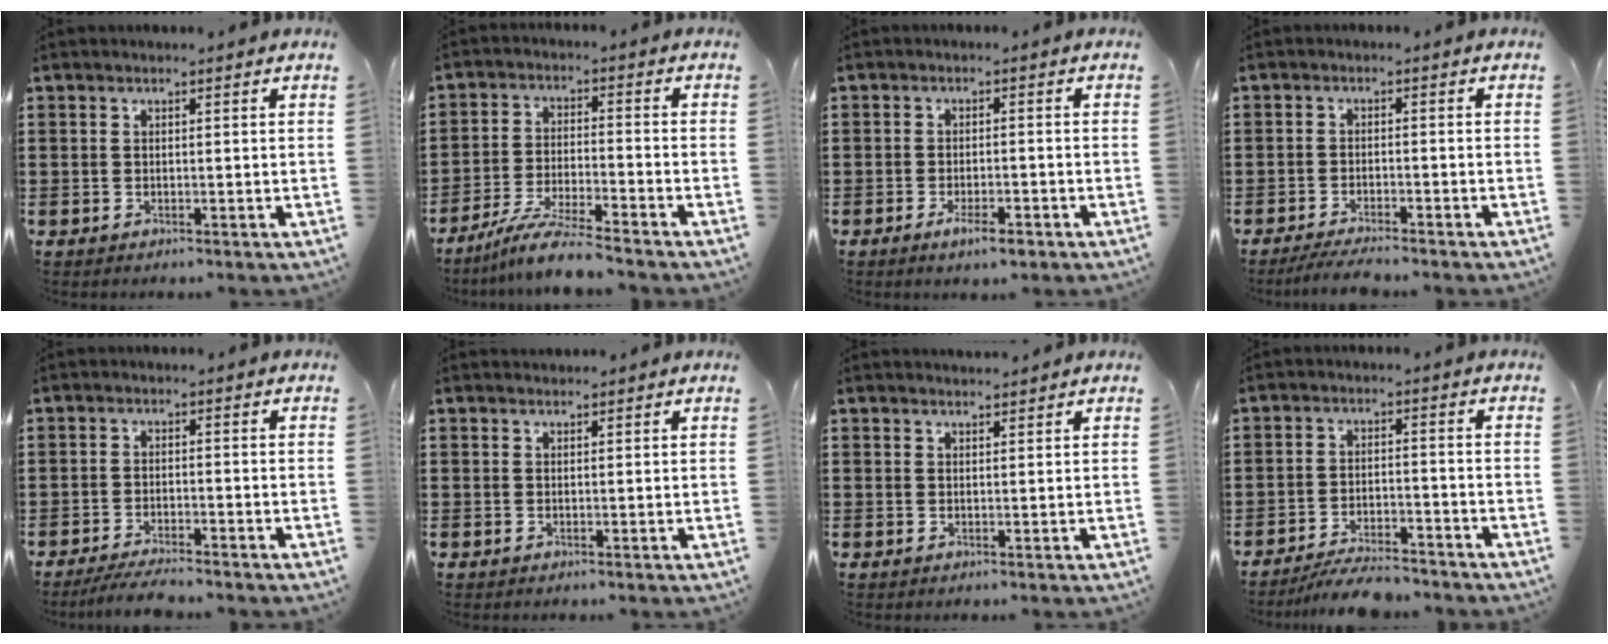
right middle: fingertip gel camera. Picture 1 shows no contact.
{"total": 7.0, "force": [-6.1, -0.1, 3.4], "torque": [-0.069, -0.011, -0.116]}
{"total": 3.3, "force": [-2.0, 0.9, 2.4], "torque": [-0.044, 0.001, -0.038]}
{"total": 2.9, "force": [-2.7, 0.0, 1.1], "torque": [-0.018, 0.000, -0.052]}
{"total": 3.4, "force": [-3.2, 0.1, 1.3], "torque": [-0.028, -0.005, -0.063]}
{"total": 0.6, "force": [0.6, 0.0, -0.1], "torque": [-0.001, -0.001, 0.012]}
{"total": 1.3, "force": [1.3, 0.1, 0.0], "torque": [-0.004, 0.000, 0.025]}
{"total": 5.3, "force": [-5.0, 0.7, 1.7], "torque": [-0.033, 0.000, -0.098]}